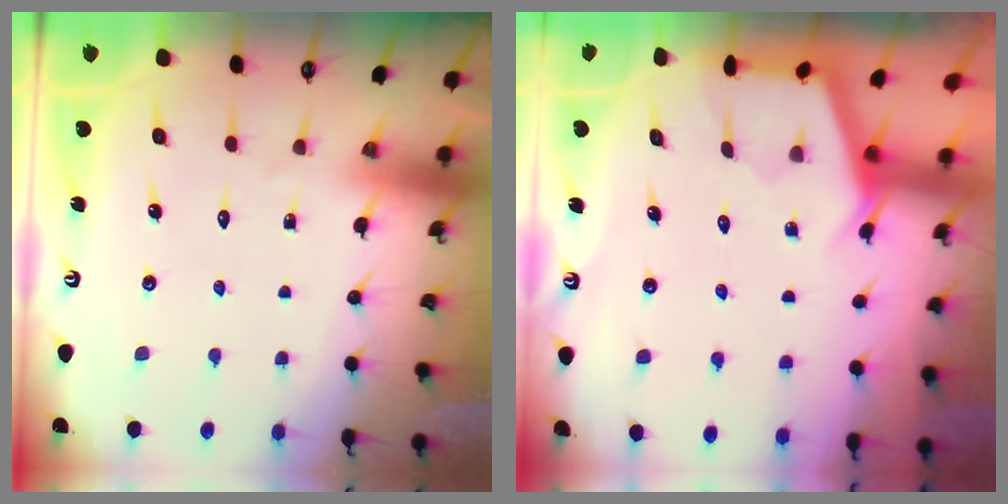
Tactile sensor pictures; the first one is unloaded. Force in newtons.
{"total": 2.8, "press": 2.8, "slide": 0.4}